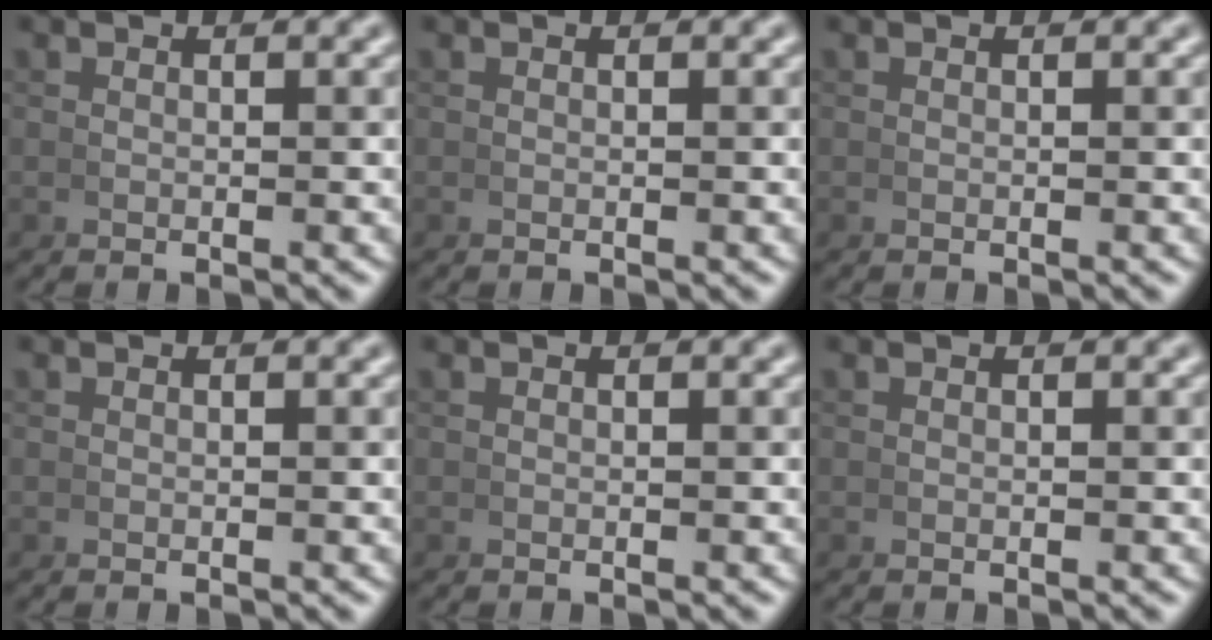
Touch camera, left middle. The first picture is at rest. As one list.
[{"total": 0.0}, {"total": 0.0}, {"total": 0.0}, {"total": 0.0}, {"total": 0.0}]